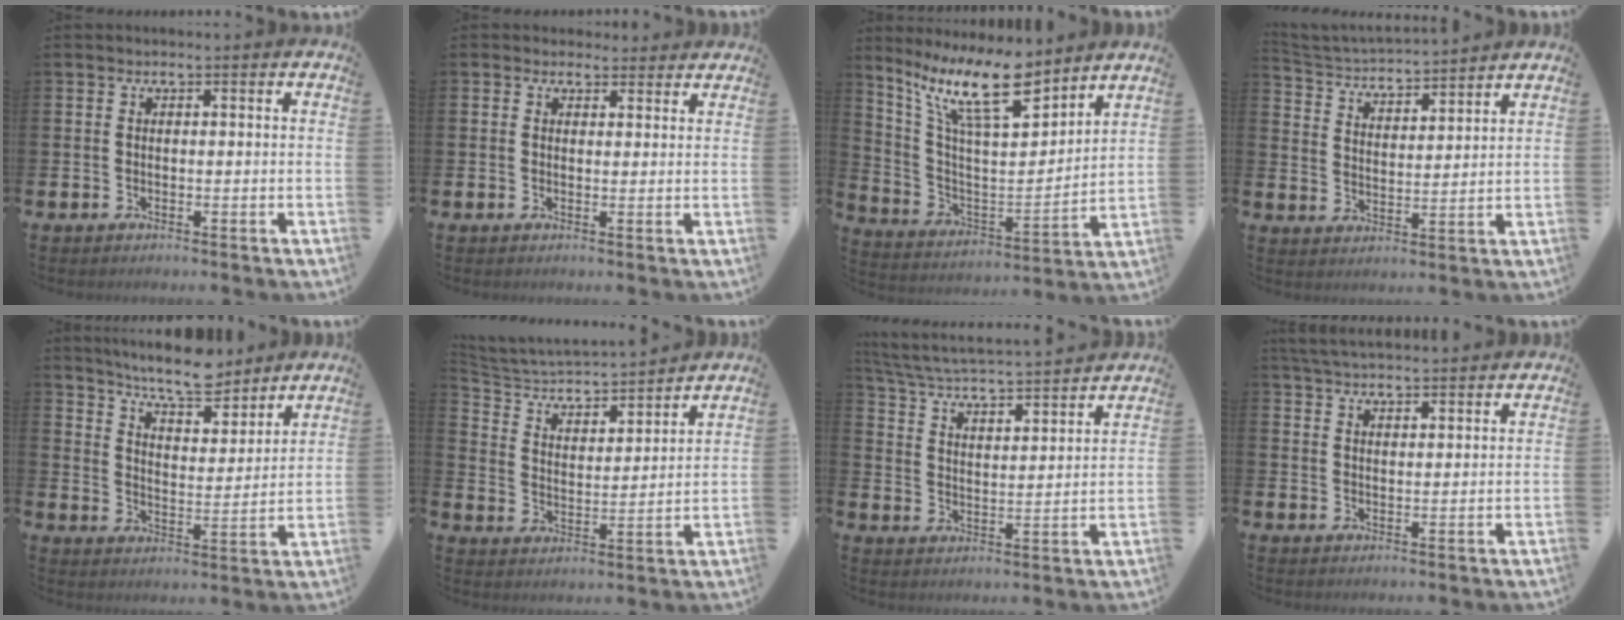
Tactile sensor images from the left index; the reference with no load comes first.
{"total": 2.1, "force": [1.9, 0.9, -0.1], "torque": [0.005, -0.005, 0.033]}
{"total": 13.2, "force": [10.0, 3.6, 7.8], "torque": [-0.166, -0.051, 0.174]}
{"total": 3.7, "force": [3.6, 0.6, 0.1], "torque": [-0.027, -0.031, 0.060]}
{"total": 8.6, "force": [8.1, 1.4, 2.6], "torque": [-0.064, -0.049, 0.144]}
{"total": 4.5, "force": [4.3, 0.9, 0.9], "torque": [-0.054, -0.040, 0.065]}
{"total": 4.4, "force": [4.2, 0.2, 1.2], "torque": [-0.052, -0.040, 0.065]}
{"total": 4.2, "force": [4.2, 0.1, 0.5], "torque": [-0.029, -0.016, 0.079]}